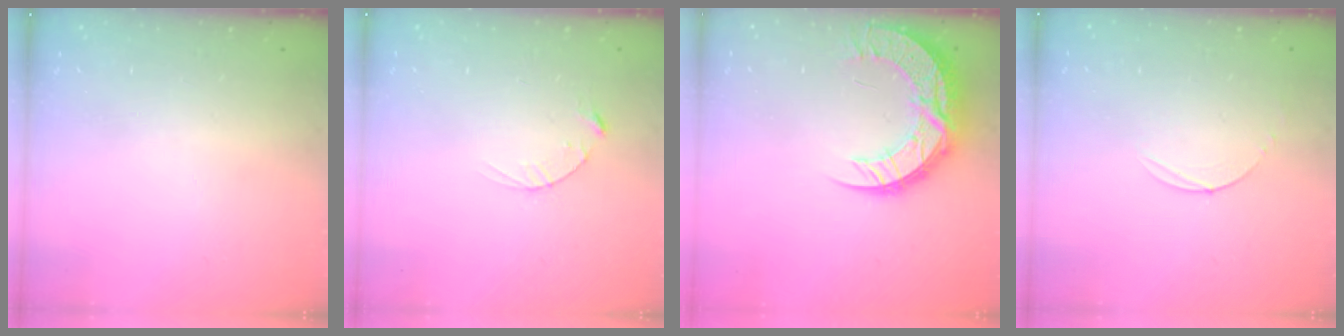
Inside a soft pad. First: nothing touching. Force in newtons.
{"total": 2.5, "press": 2.5, "slide": 0.4}
{"total": 16.1, "press": 16.1, "slide": 1.3}
{"total": 3.0, "press": 3.0, "slide": 0.3}